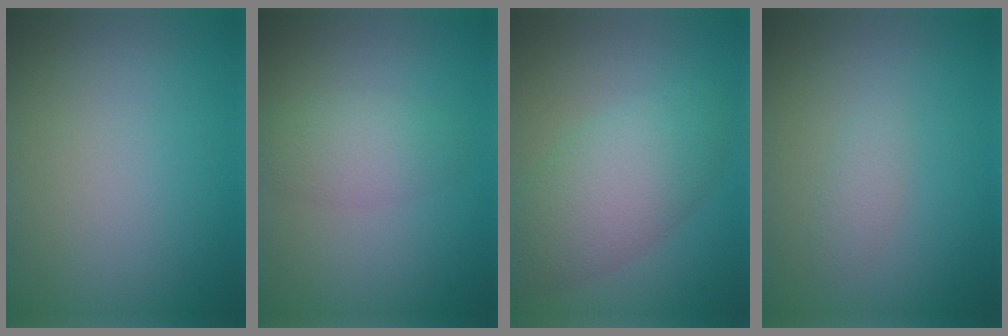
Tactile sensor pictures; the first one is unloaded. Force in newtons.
{"total": 2.7, "press": 2.7, "slide": 0.1}
{"total": 4.3, "press": 4.3, "slide": 0.4}
{"total": 1.2, "press": 1.2, "slide": 0.0}